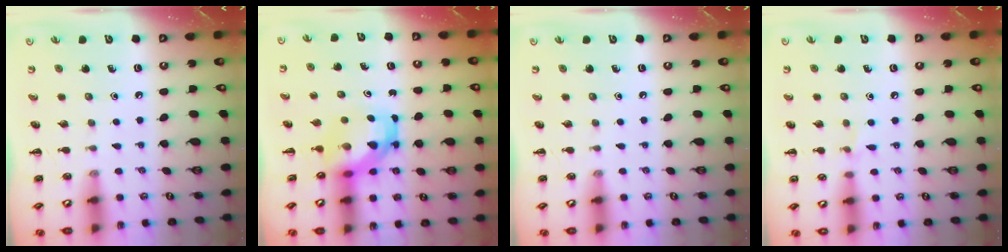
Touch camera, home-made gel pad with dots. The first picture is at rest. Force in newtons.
{"total": 5.3, "press": 5.1, "slide": 1.5}
{"total": 0.0}
{"total": 3.9, "press": 3.7, "slide": 1.2}